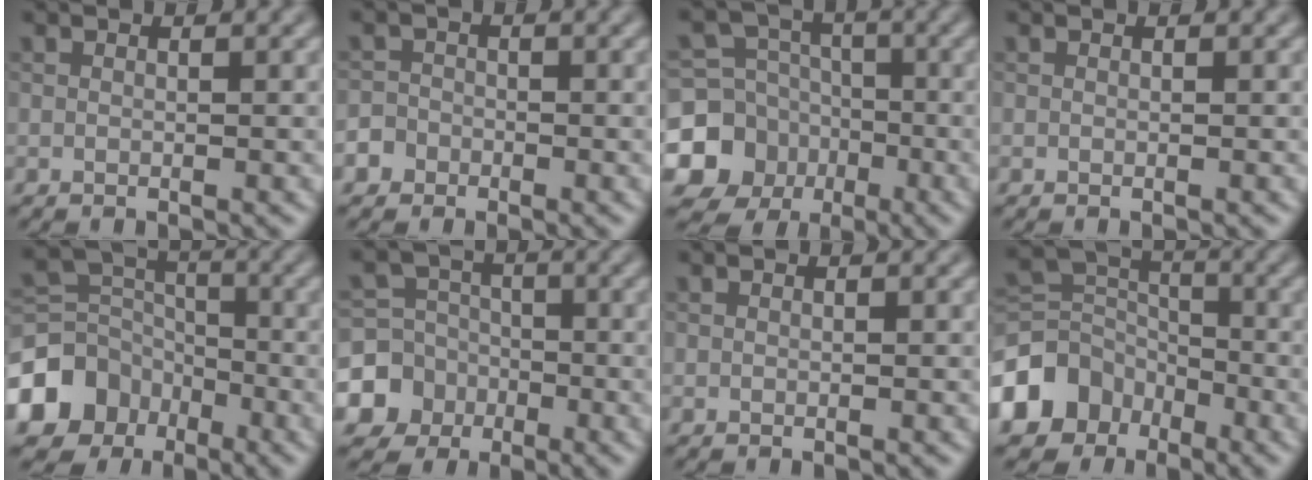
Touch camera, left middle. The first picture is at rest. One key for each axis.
{"total": 3.0, "fx": -1.7, "fy": 2.4, "fz": 0.4, "tx": 0.013, "ty": -0.001, "tz": -0.037}
{"total": 11.1, "fx": -3.7, "fy": 10.2, "fz": 2.4, "tx": -0.062, "ty": -0.029, "tz": -0.084}
{"total": 0.0}
{"total": 9.7, "fx": -5.6, "fy": 7.4, "fz": 2.9, "tx": -0.075, "ty": -0.008, "tz": -0.115}
{"total": 8.5, "fx": -3.0, "fy": 7.8, "fz": 1.3, "tx": -0.032, "ty": -0.007, "tz": -0.073}
{"total": 0.0}
{"total": 7.8, "fx": -4.6, "fy": 5.6, "fz": 2.8, "tx": -0.055, "ty": 0.001, "tz": -0.102}